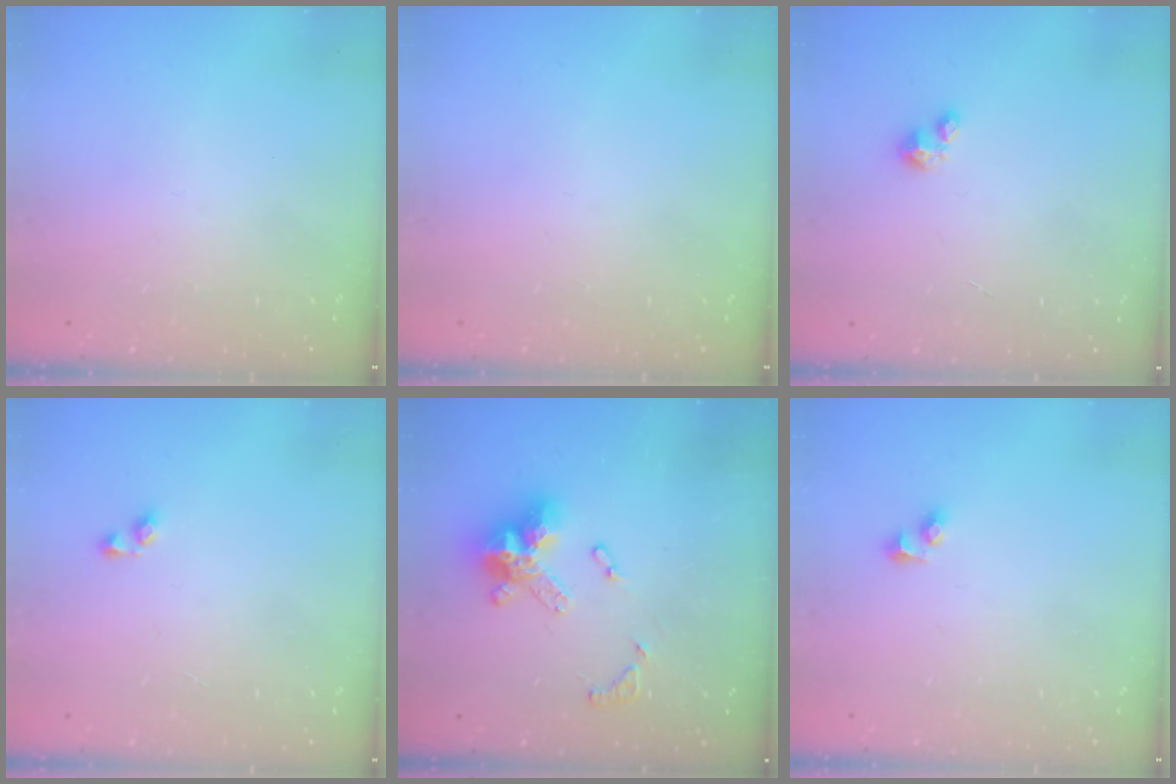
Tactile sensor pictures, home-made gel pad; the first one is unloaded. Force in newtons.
{"total": 0.0}
{"total": 2.5, "press": 2.5, "slide": 0.3}
{"total": 2.9, "press": 2.9, "slide": 0.2}
{"total": 14.7, "press": 14.6, "slide": 1.6}
{"total": 2.7, "press": 2.4, "slide": 1.1}